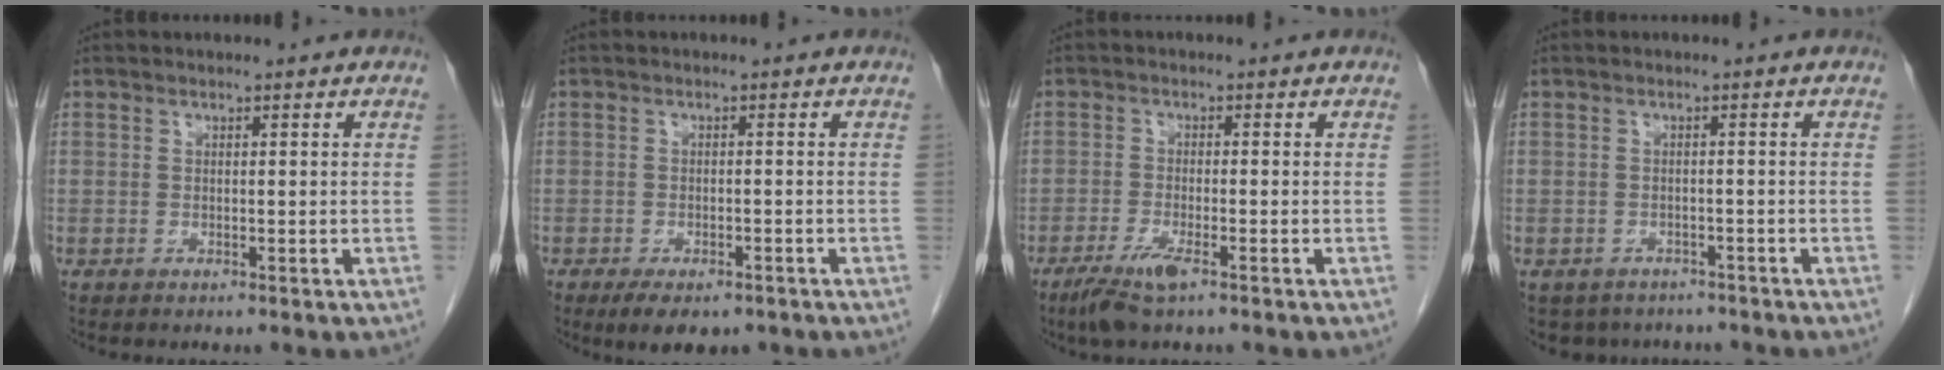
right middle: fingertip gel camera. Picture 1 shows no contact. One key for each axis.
{"total": 5.8, "fx": -4.1, "fy": 2.4, "fz": 3.2, "tx": -0.045, "ty": -0.006, "tz": -0.057}
{"total": 4.5, "fx": -2.9, "fy": 0.5, "fz": 3.4, "tx": -0.077, "ty": -0.012, "tz": -0.056}
{"total": 6.0, "fx": -5.0, "fy": 3.2, "fz": 0.6, "tx": 0.000, "ty": 0.005, "tz": -0.061}